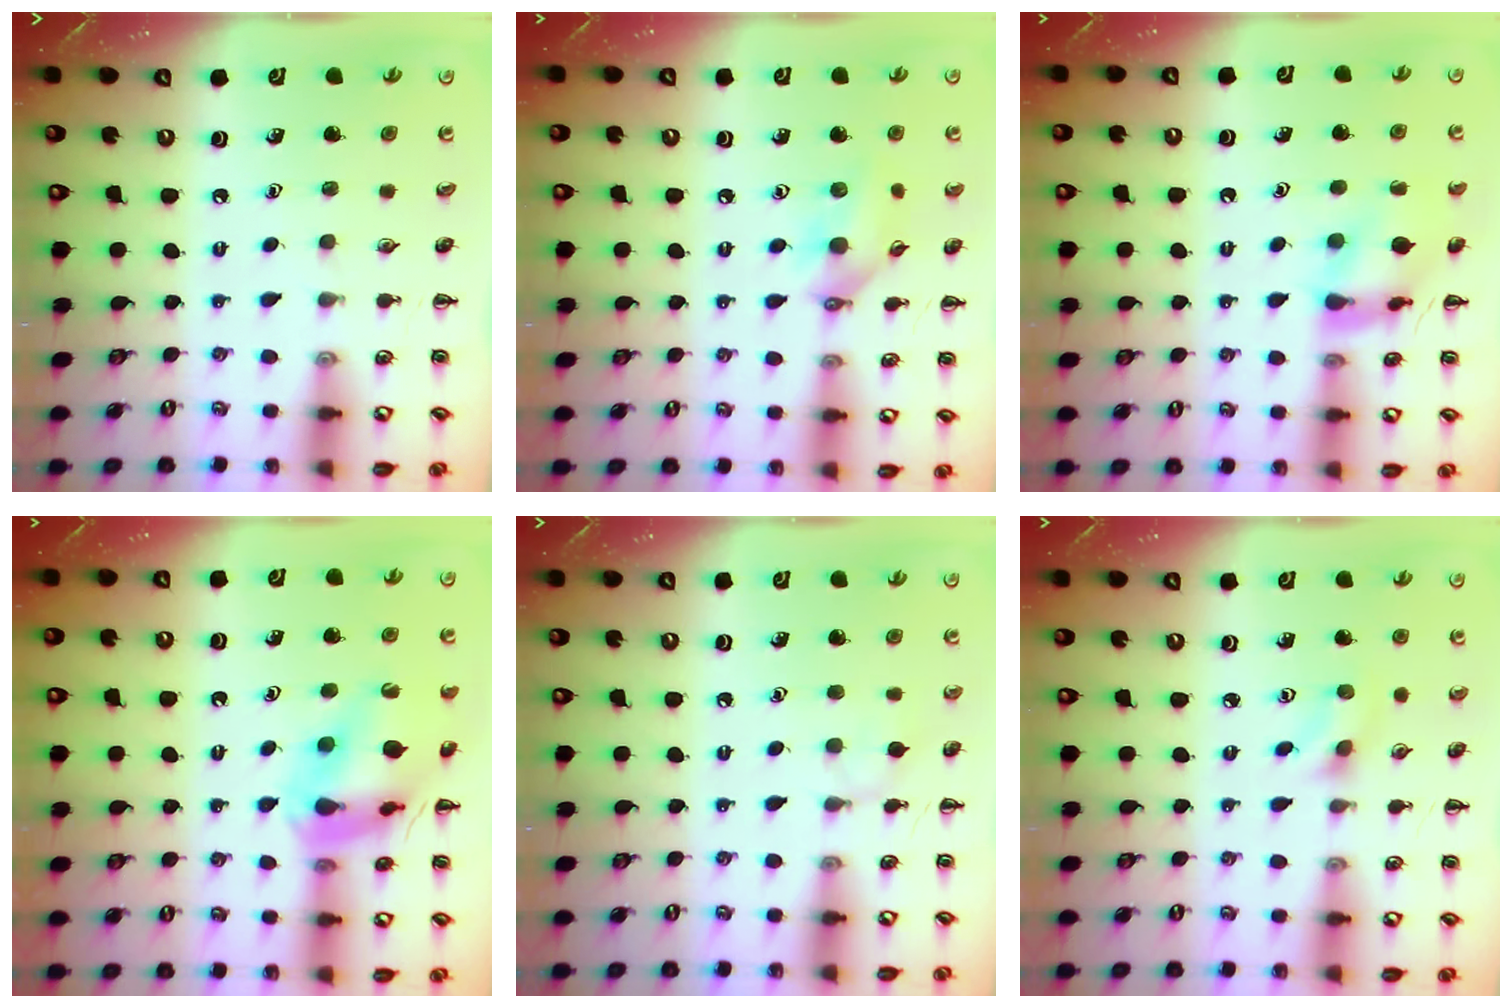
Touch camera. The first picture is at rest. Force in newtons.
{"total": 10.9, "press": 10.8, "slide": 1.7}
{"total": 13.2, "press": 13.2, "slide": 0.7}
{"total": 15.8, "press": 15.8, "slide": 1.3}
{"total": 5.7, "press": 5.4, "slide": 1.9}
{"total": 2.8, "press": 2.6, "slide": 1.0}